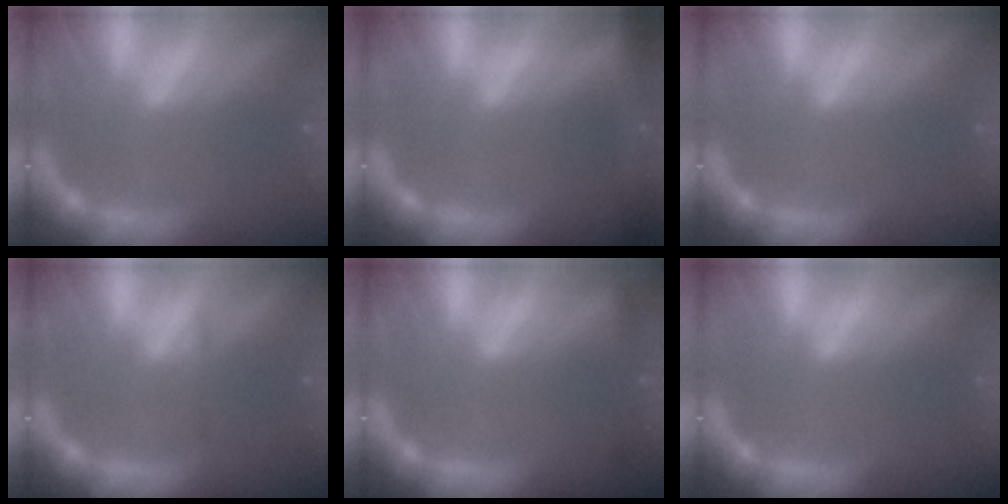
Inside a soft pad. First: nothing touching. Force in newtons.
{"total": 6.9}
{"total": 0.0}
{"total": 0.9}
{"total": 2.4}
{"total": 0.0}